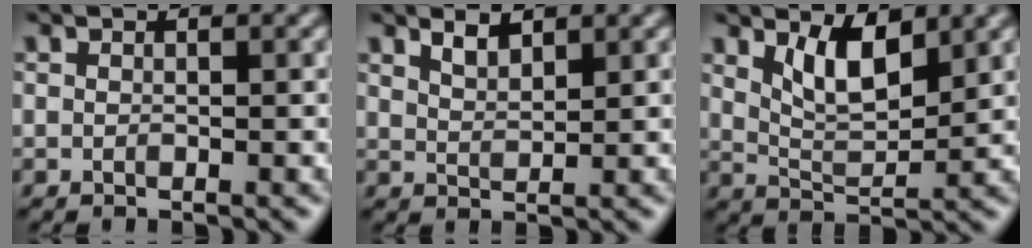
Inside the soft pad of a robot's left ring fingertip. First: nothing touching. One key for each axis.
{"total": 1.9, "fx": 1.5, "fy": 0.5, "fz": 0.9, "tx": -0.019, "ty": -0.002, "tz": 0.030}
{"total": 4.2, "fx": 2.3, "fy": 1.6, "fz": 3.2, "tx": -0.064, "ty": -0.008, "tz": 0.047}